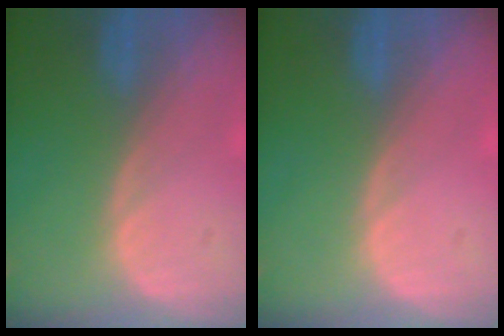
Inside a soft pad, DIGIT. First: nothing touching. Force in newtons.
{"total": 0.0}